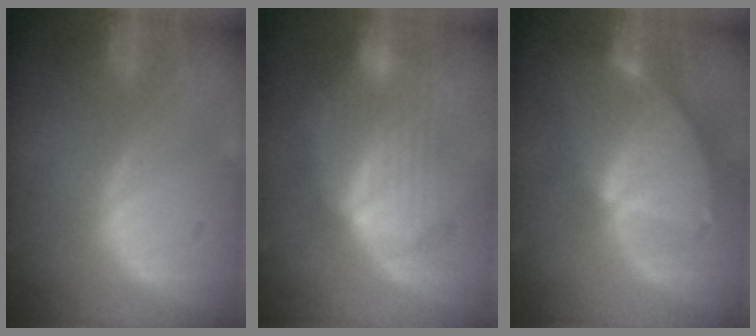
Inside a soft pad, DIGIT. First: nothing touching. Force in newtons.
{"total": 8.0, "press": 8.0, "slide": 0.3}
{"total": 8.6, "press": 7.5, "slide": 4.1}